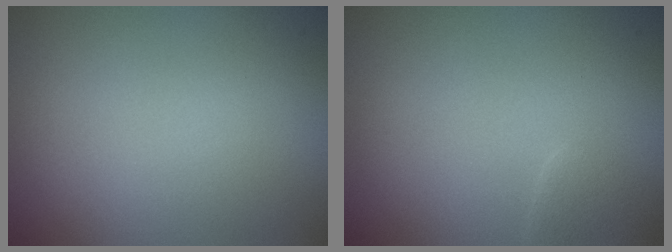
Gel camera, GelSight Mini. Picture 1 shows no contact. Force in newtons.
{"total": 1.3, "press": 1.3, "slide": 0.0}